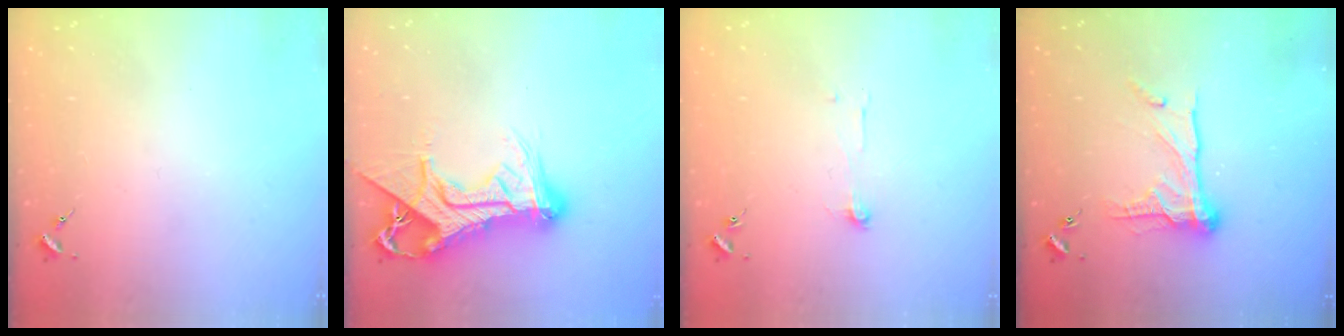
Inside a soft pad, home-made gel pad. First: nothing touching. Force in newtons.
{"total": 20.6, "press": 20.5, "slide": 1.9}
{"total": 4.7, "press": 4.7, "slide": 0.4}
{"total": 14.2, "press": 14.2, "slide": 1.0}